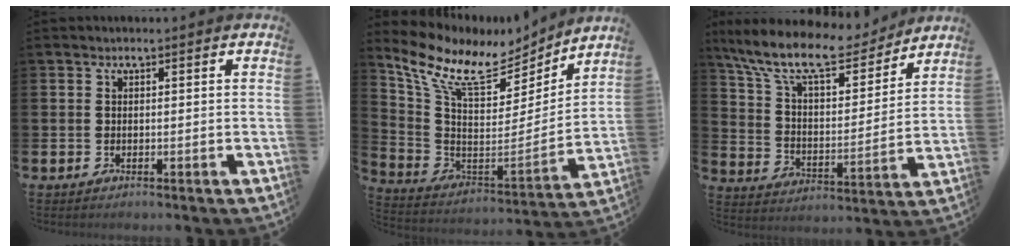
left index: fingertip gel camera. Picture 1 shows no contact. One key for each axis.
{"total": 11.7, "fx": 9.3, "fy": 4.5, "fz": 5.6, "tx": -0.147, "ty": -0.058, "tz": 0.162}
{"total": 12.4, "fx": 10.7, "fy": 3.4, "fz": 5.3, "tx": -0.142, "ty": -0.061, "tz": 0.186}